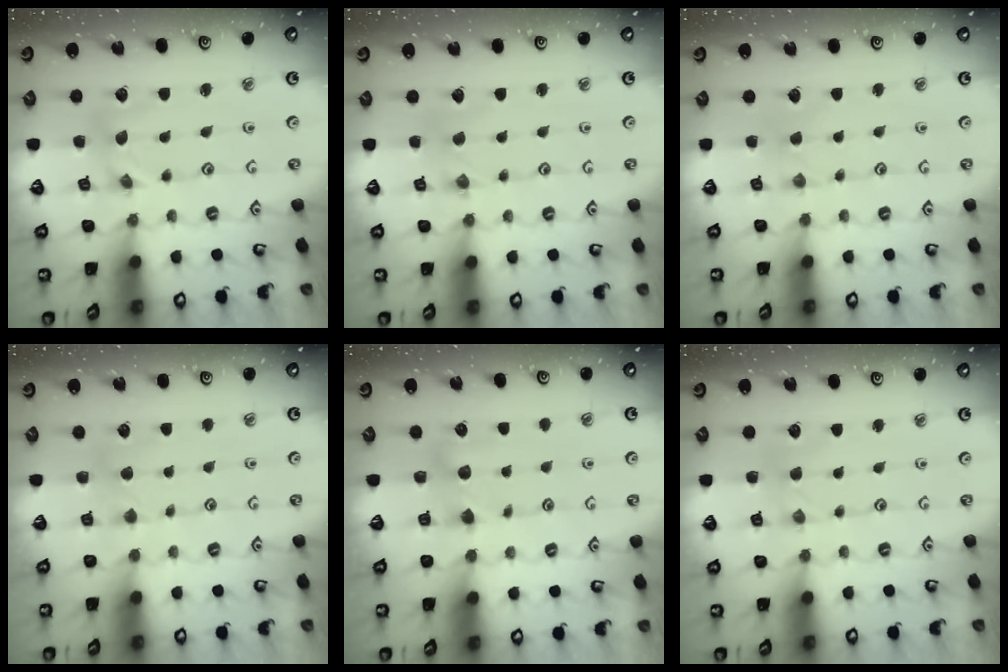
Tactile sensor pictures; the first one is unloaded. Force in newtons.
{"total": 0.0}
{"total": 0.0}
{"total": 2.9, "press": 2.8, "slide": 0.5}
{"total": 5.1, "press": 5.0, "slide": 0.8}
{"total": 2.8, "press": 2.8, "slide": 0.3}